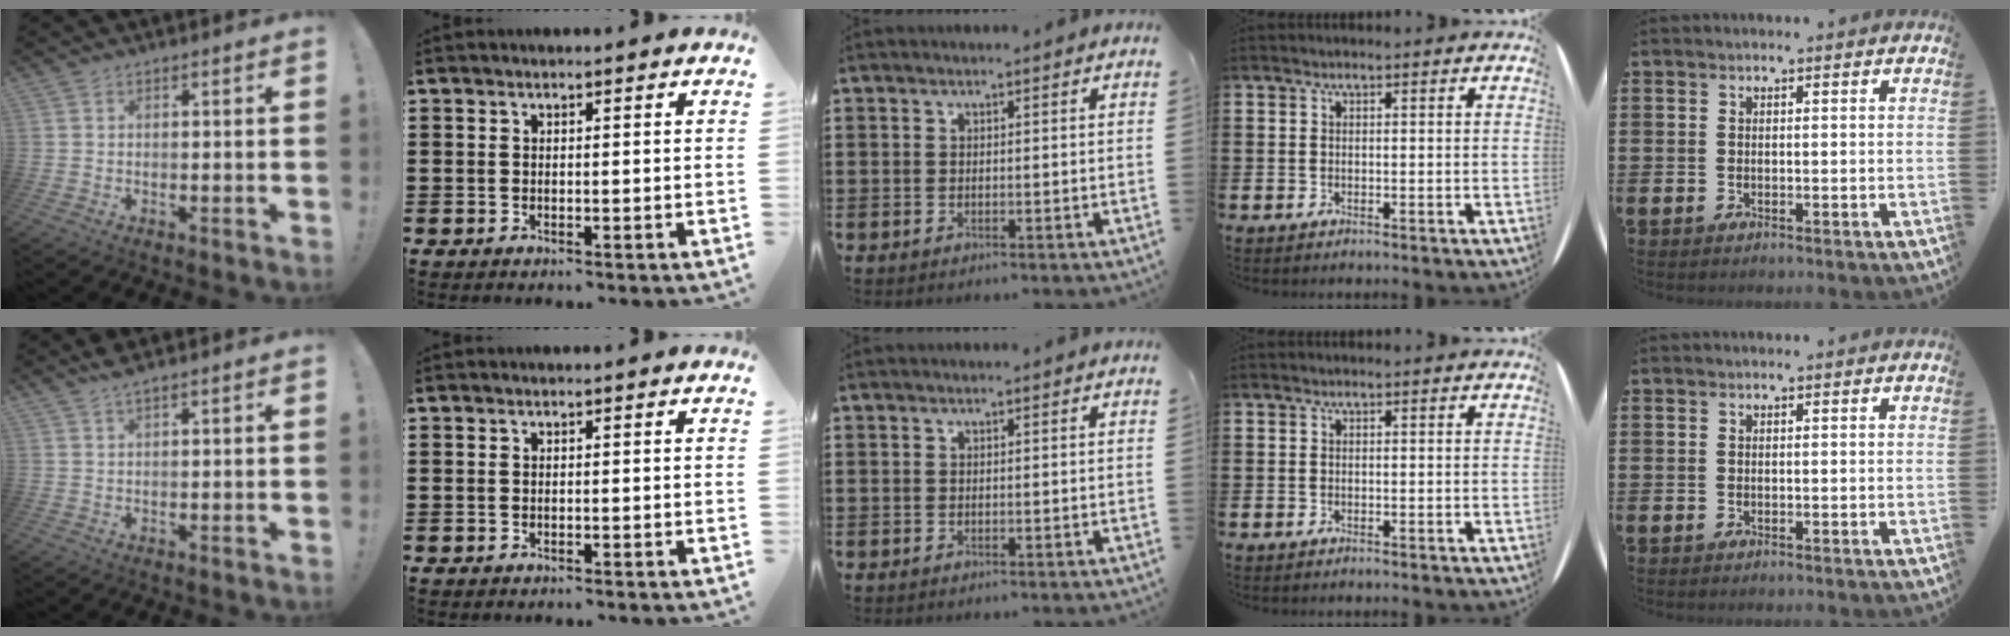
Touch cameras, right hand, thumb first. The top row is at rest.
{"thumb": {"total": 3.0, "force": [2.6, 0.4, 1.5], "torque": [-0.025, -0.011, 0.045]}}